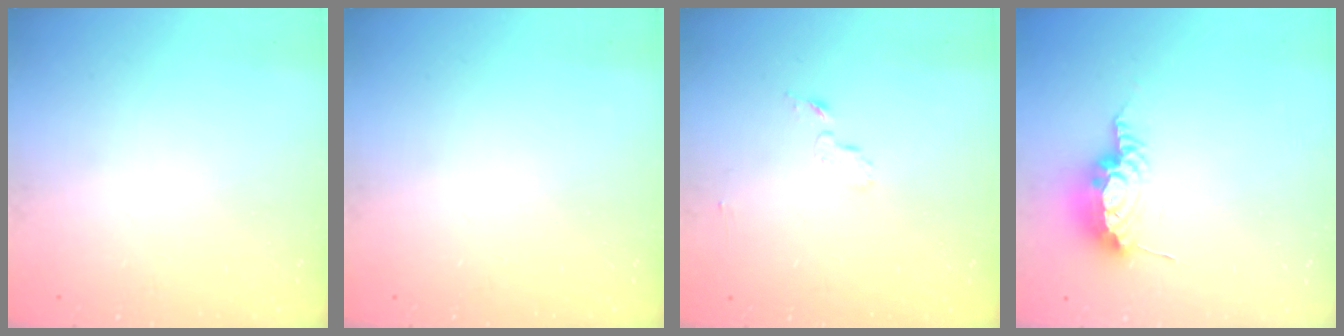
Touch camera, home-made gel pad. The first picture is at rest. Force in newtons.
{"total": 0.0}
{"total": 3.7, "press": 3.7, "slide": 0.3}
{"total": 8.3, "press": 8.2, "slide": 1.5}